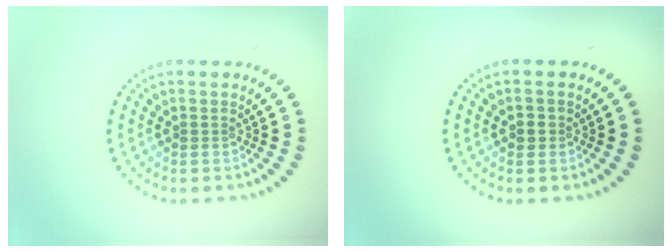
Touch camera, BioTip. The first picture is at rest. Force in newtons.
{"total": 1.0, "press": 0.9, "slide": 0.5}